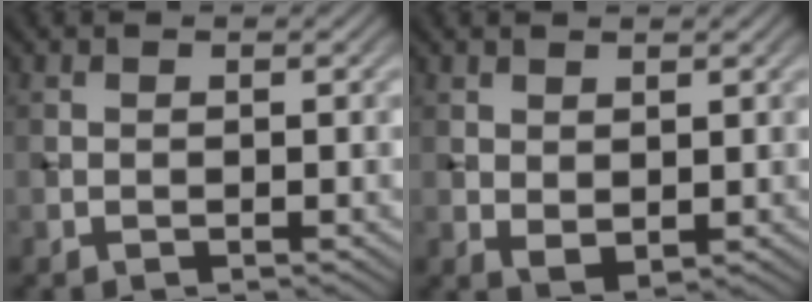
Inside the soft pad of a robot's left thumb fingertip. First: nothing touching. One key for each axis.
{"total": 2.0, "fx": 0.8, "fy": 1.3, "fz": 1.4, "tx": -0.029, "ty": -0.007, "tz": 0.021}